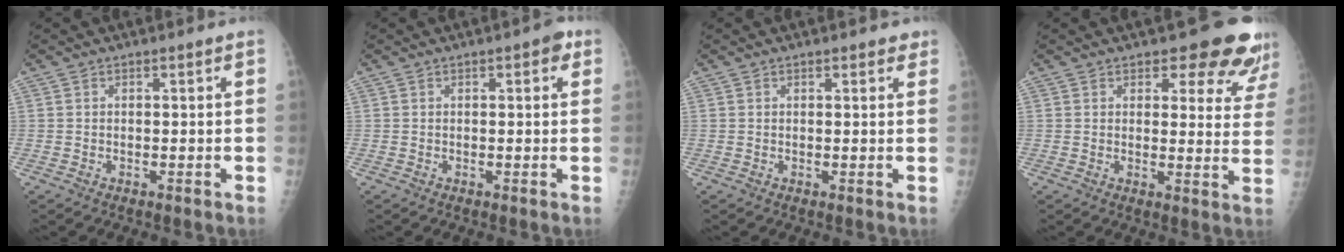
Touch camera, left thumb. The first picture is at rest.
{"total": 3.7, "force": [1.8, 1.6, 2.8], "torque": [-0.019, -0.001, 0.014]}
{"total": 1.9, "force": [1.4, 0.8, 1.1], "torque": [-0.004, -0.001, 0.013]}
{"total": 12.1, "force": [10.2, 4.3, 4.9], "torque": [-0.006, -0.062, 0.101]}